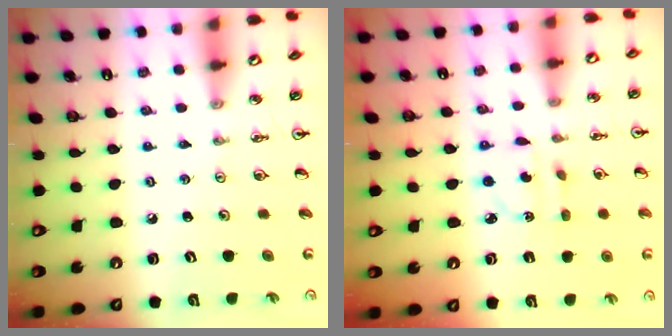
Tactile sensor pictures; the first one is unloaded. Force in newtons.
{"total": 3.5, "press": 3.5, "slide": 0.2}